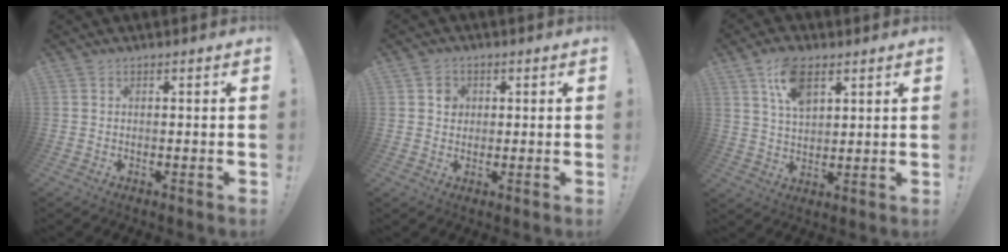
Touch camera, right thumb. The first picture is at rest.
{"total": 3.5, "force": [0.7, 3.2, 1.0], "torque": [-0.006, 0.000, 0.011]}
{"total": 9.8, "force": [5.3, 5.2, 6.4], "torque": [-0.109, -0.012, 0.099]}